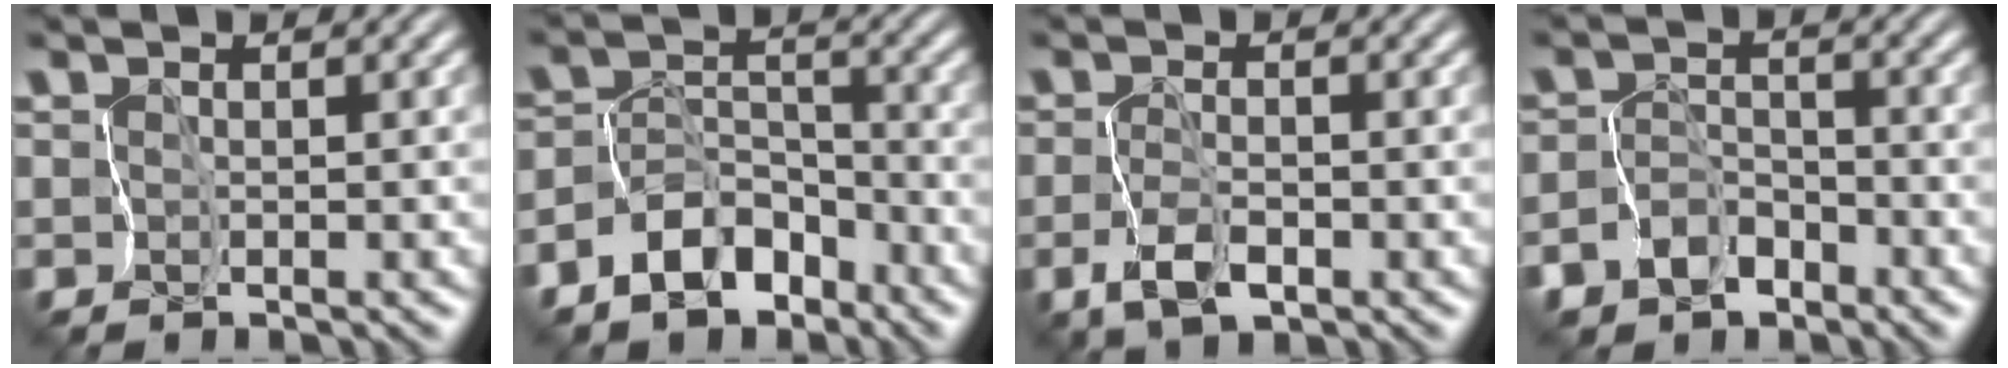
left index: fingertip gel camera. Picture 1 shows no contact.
{"total": 5.4, "force": [-3.8, 3.1, 2.3], "torque": [-0.025, 0.011, -0.074]}
{"total": 2.5, "force": [-1.0, 1.1, 2.0], "torque": [-0.040, 0.004, -0.020]}
{"total": 4.4, "force": [-3.1, 3.1, 0.5], "torque": [0.015, 0.004, -0.064]}